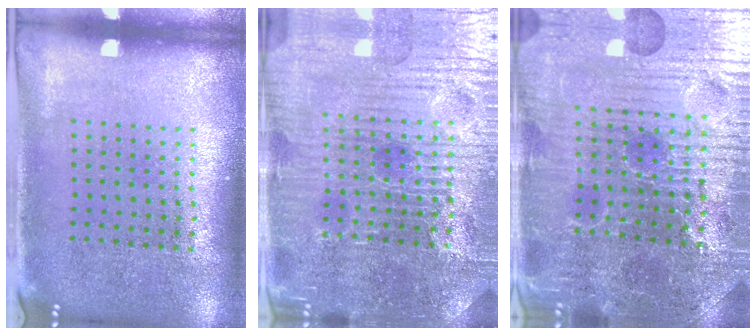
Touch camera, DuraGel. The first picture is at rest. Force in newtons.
{"total": 5.2, "press": 5.0, "slide": 1.4}
{"total": 4.6, "press": 4.6, "slide": 0.8}